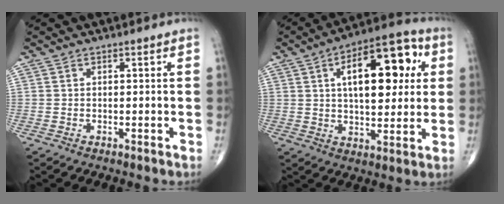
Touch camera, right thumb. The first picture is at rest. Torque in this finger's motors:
{"motor_torque": [0.85, 4.16, 1.40, 0.45, 0.14]}